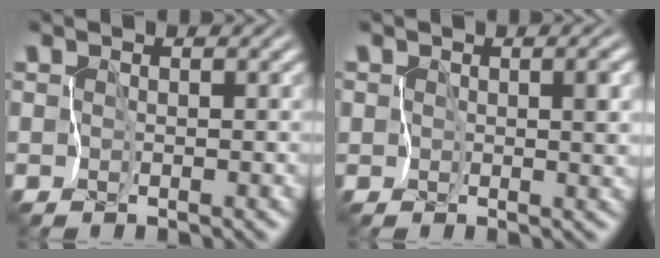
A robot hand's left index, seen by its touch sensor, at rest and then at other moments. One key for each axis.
{"total": 2.7, "fx": 0.4, "fy": 1.4, "fz": 2.3, "tx": -0.028, "ty": -0.006, "tz": 0.007}